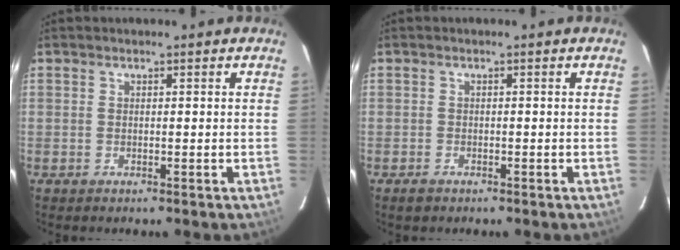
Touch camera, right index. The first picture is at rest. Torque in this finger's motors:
{"motor_torque": [0.14, -0.08, 0.08, 0.02]}